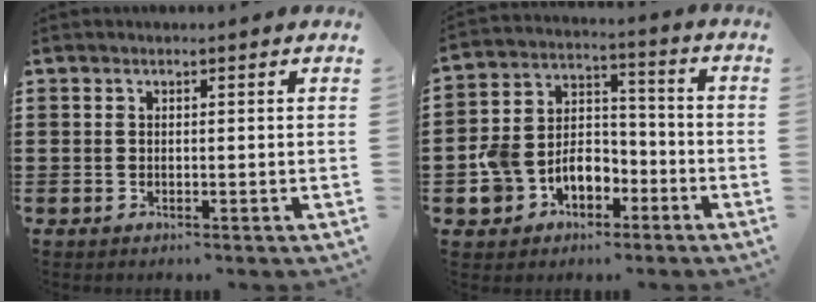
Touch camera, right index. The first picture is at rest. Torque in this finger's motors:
{"motor_torque": [1.49, -0.65, 0.28, 0.15]}